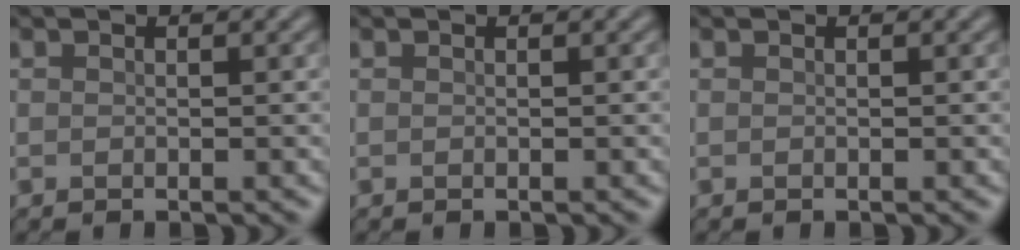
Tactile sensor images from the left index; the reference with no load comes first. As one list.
[{"total": 0.0}, {"total": 0.0}]